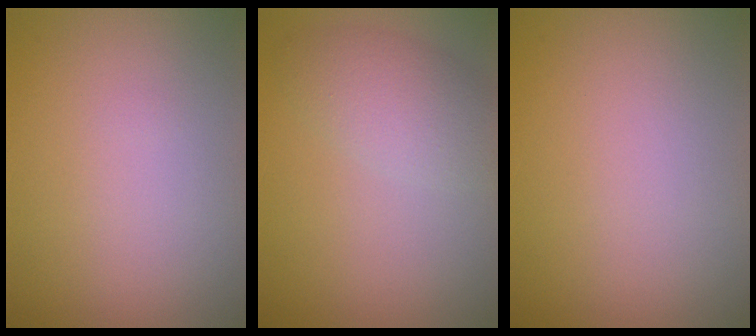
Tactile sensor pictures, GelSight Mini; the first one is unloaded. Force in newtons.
{"total": 3.5, "press": 3.5, "slide": 0.2}
{"total": 0.0}